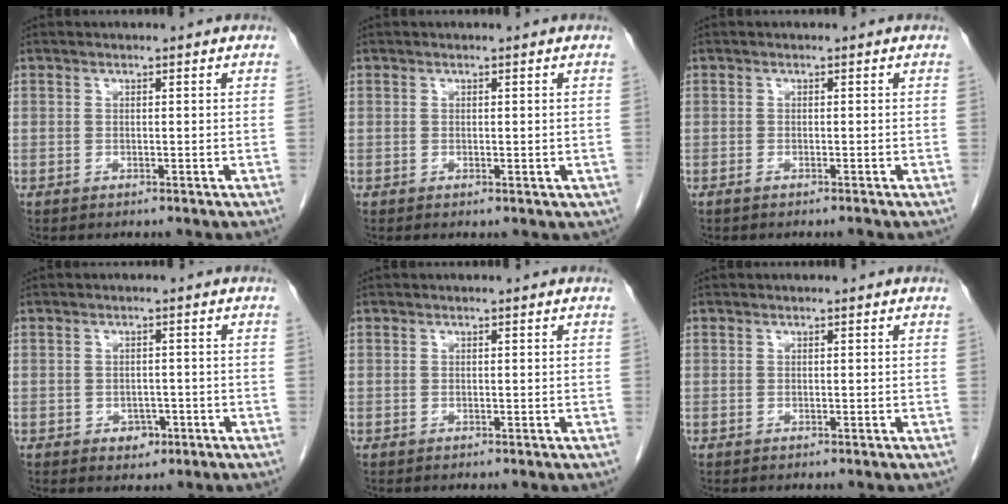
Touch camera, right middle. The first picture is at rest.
{"total": 1.0, "force": [-0.3, 0.6, 0.7], "torque": [-0.010, -0.002, 0.002]}
{"total": 1.0, "force": [-0.8, -0.1, 0.5], "torque": [-0.011, -0.001, -0.015]}
{"total": 2.5, "force": [-1.1, 1.8, 1.3], "torque": [-0.013, 0.004, -0.007]}
{"total": 0.0}
{"total": 0.0}